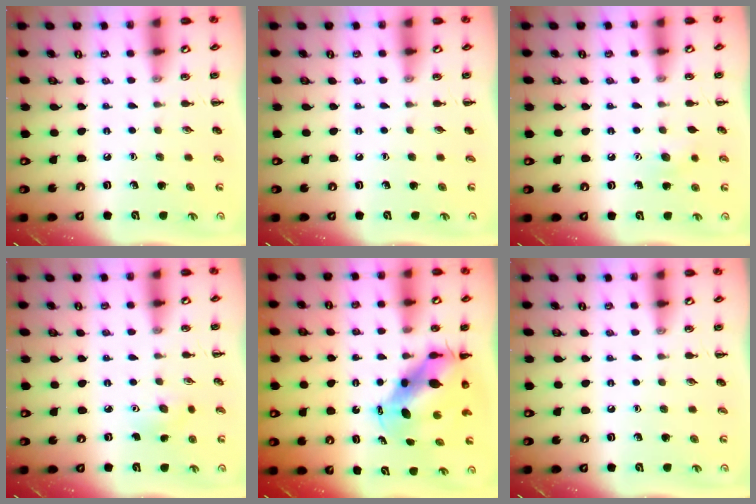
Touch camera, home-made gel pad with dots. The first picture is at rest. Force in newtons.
{"total": 0.0}
{"total": 6.8, "press": 6.6, "slide": 1.6}
{"total": 4.3, "press": 4.2, "slide": 1.1}
{"total": 8.2, "press": 7.9, "slide": 2.1}
{"total": 0.0}